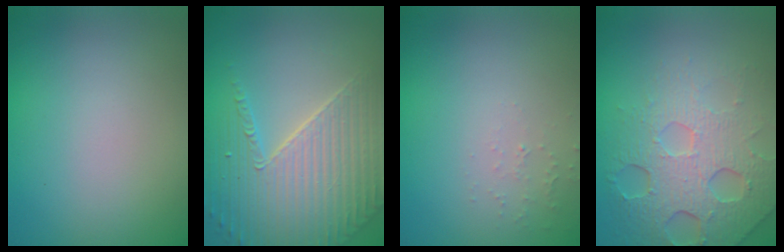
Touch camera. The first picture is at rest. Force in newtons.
{"total": 5.2, "press": 4.8, "slide": 2.1}
{"total": 0.8, "press": 0.8, "slide": 0.3}
{"total": 6.9, "press": 4.9, "slide": 4.9}